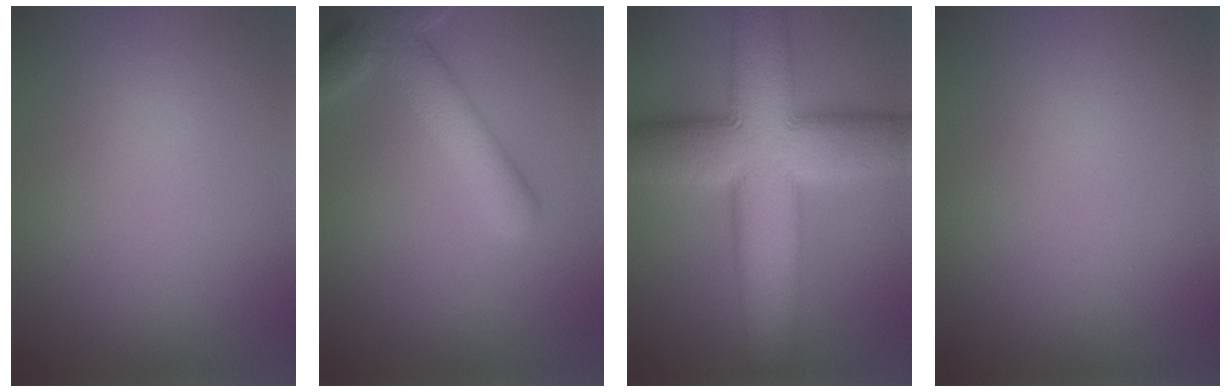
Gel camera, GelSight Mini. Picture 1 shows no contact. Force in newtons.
{"total": 5.5, "press": 5.5, "slide": 0.4}
{"total": 14.3, "press": 14.3, "slide": 0.8}
{"total": 0.0}